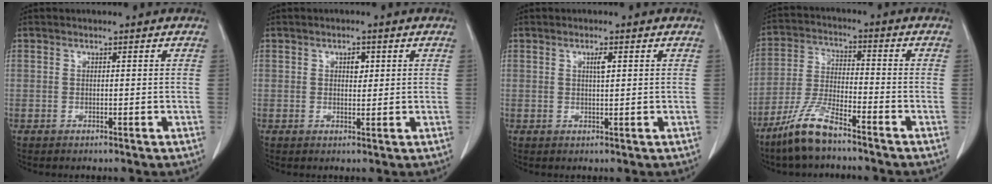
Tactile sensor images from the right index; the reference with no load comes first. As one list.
[{"total": 1.9, "force": [0.7, 1.1, 1.4], "torque": [-0.019, 0.000, 0.011]}, {"total": 1.6, "force": [0.6, 0.2, 1.4], "torque": [-0.025, 0.000, 0.010]}, {"total": 8.9, "force": [-6.8, 1.5, 5.6], "torque": [-0.125, -0.018, -0.136]}]